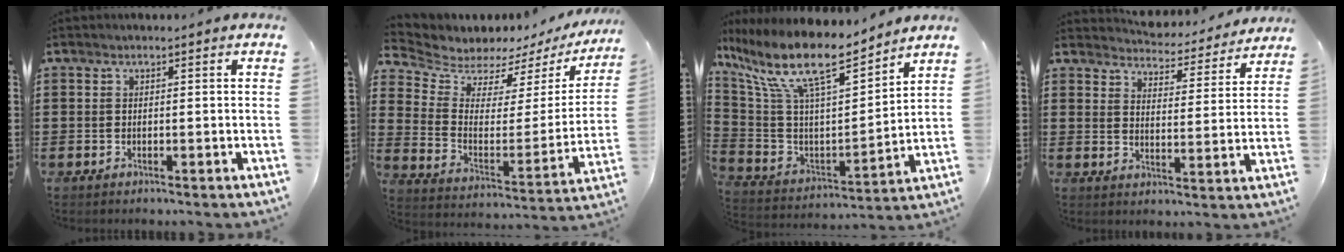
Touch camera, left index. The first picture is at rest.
{"total": 5.0, "force": [4.7, 1.5, -0.1], "torque": [-0.037, -0.044, 0.077]}
{"total": 13.9, "force": [10.2, 3.1, 9.0], "torque": [-0.215, -0.062, 0.173]}
{"total": 4.2, "force": [4.2, 0.0, 0.1], "torque": [-0.019, -0.041, 0.067]}